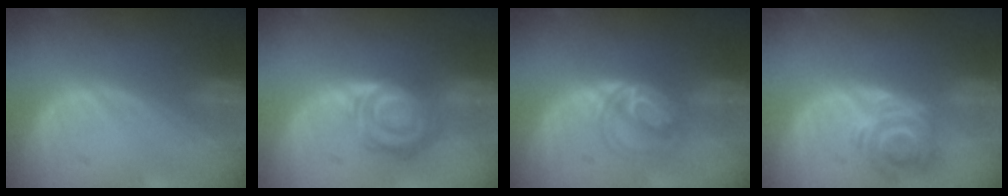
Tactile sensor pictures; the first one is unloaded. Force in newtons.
{"total": 8.0, "press": 7.1, "slide": 3.6}
{"total": 5.8, "press": 5.4, "slide": 2.0}
{"total": 5.6, "press": 5.5, "slide": 1.0}